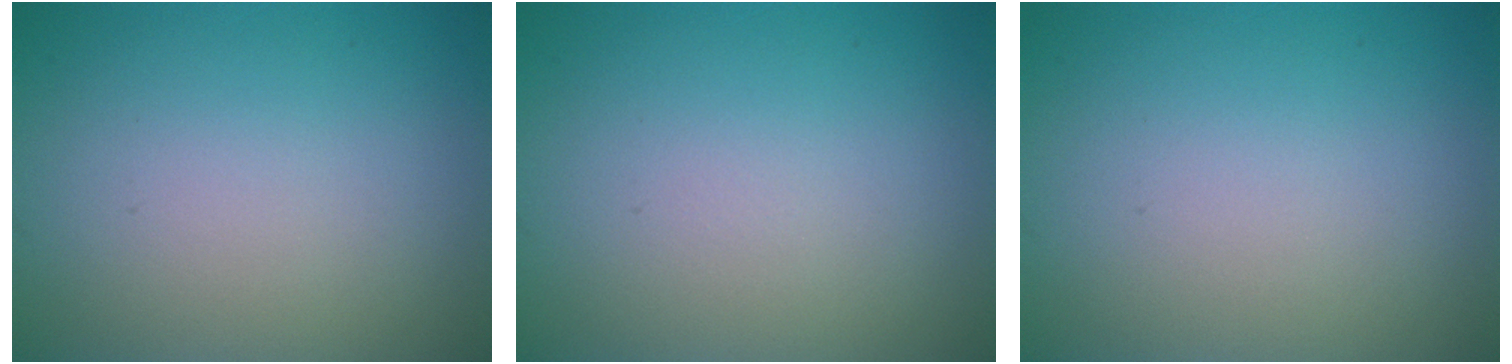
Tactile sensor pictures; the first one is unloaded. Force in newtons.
{"total": 0.0}
{"total": 0.0}